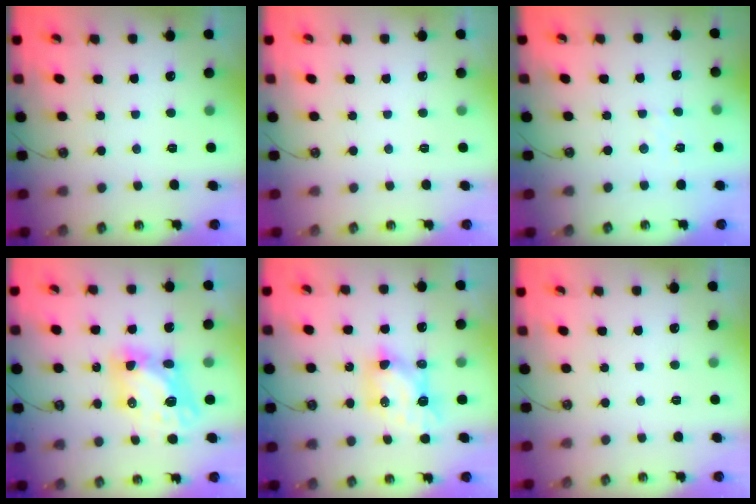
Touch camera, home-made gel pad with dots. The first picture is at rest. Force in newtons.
{"total": 0.0}
{"total": 2.0, "press": 2.0, "slide": 0.4}
{"total": 8.9, "press": 8.9, "slide": 0.7}
{"total": 7.1, "press": 7.1, "slide": 0.8}
{"total": 0.0}